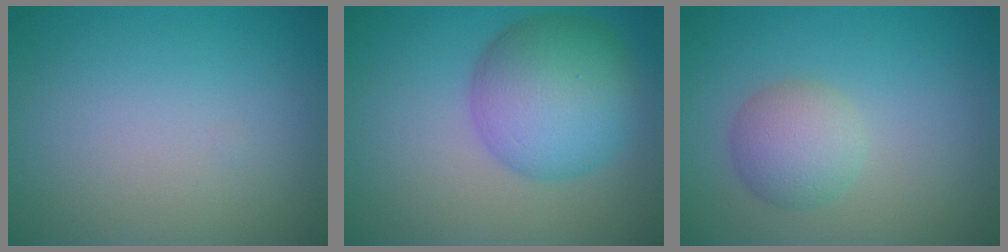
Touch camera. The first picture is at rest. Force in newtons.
{"total": 7.8, "press": 7.8, "slide": 0.4}
{"total": 3.2, "press": 3.2, "slide": 0.0}